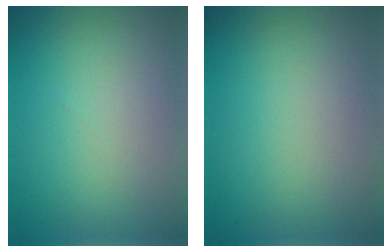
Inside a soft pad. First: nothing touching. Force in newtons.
{"total": 0.0}